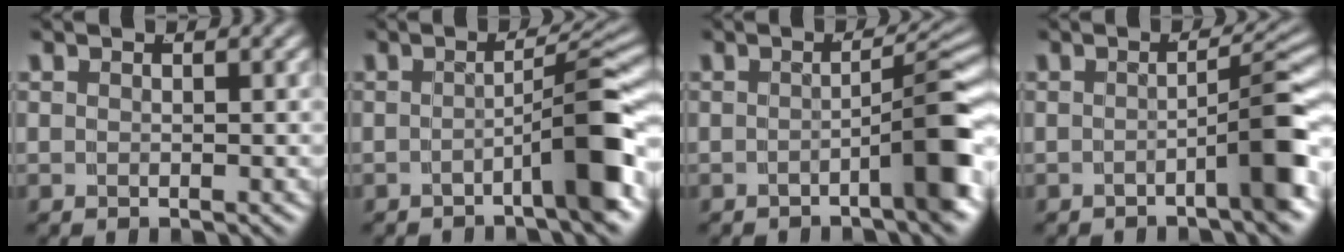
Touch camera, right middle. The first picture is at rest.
{"total": 5.4, "force": [-2.3, 0.4, 4.9], "torque": [-0.061, 0.016, -0.042]}
{"total": 5.0, "force": [-1.9, 0.6, 4.5], "torque": [-0.056, 0.011, -0.035]}
{"total": 4.5, "force": [-1.8, 0.5, 4.1], "torque": [-0.049, 0.011, -0.033]}